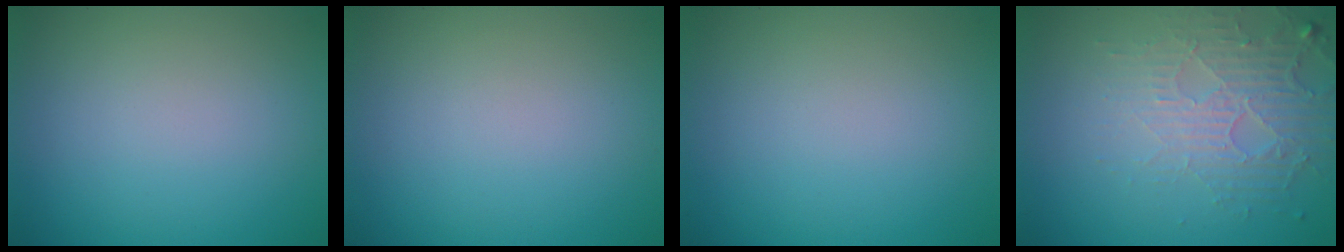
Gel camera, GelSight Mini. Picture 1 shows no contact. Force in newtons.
{"total": 0.0}
{"total": 0.0}
{"total": 5.2, "press": 3.3, "slide": 4.0}